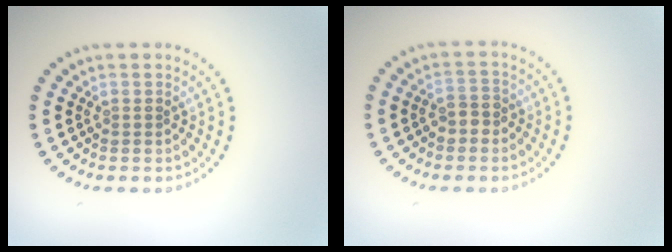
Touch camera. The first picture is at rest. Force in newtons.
{"total": 1.7, "press": 1.6, "slide": 0.5}